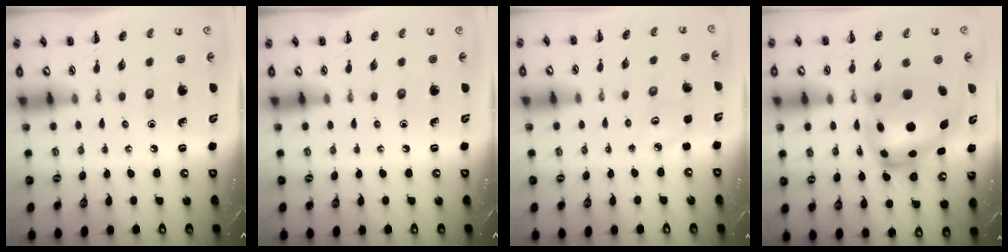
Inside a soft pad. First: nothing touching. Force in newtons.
{"total": 0.0}
{"total": 2.7, "press": 2.6, "slide": 0.8}
{"total": 13.1, "press": 12.8, "slide": 3.2}